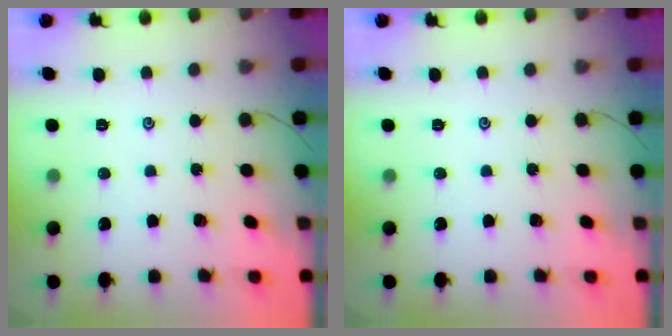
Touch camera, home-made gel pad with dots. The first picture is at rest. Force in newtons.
{"total": 0.0}